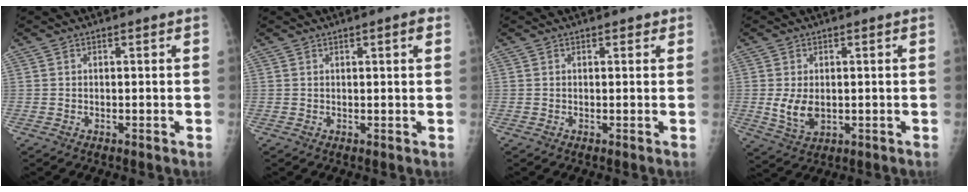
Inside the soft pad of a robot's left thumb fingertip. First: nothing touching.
{"total": 2.1, "force": [1.0, 0.4, 1.8], "torque": [-0.023, 0.000, 0.011]}
{"total": 0.9, "force": [0.6, 0.5, 0.5], "torque": [0.001, -0.001, 0.004]}
{"total": 5.5, "force": [-0.3, 3.6, 4.2], "torque": [-0.070, -0.011, 0.006]}